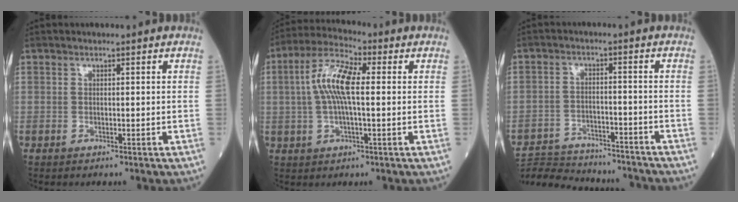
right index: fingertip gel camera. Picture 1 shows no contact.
{"total": 9.0, "force": [0.9, 2.3, 8.7], "torque": [-0.181, 0.019, 0.011]}
{"total": 15.0, "force": [-14.3, 3.1, 3.3], "torque": [-0.071, 0.016, -0.208]}